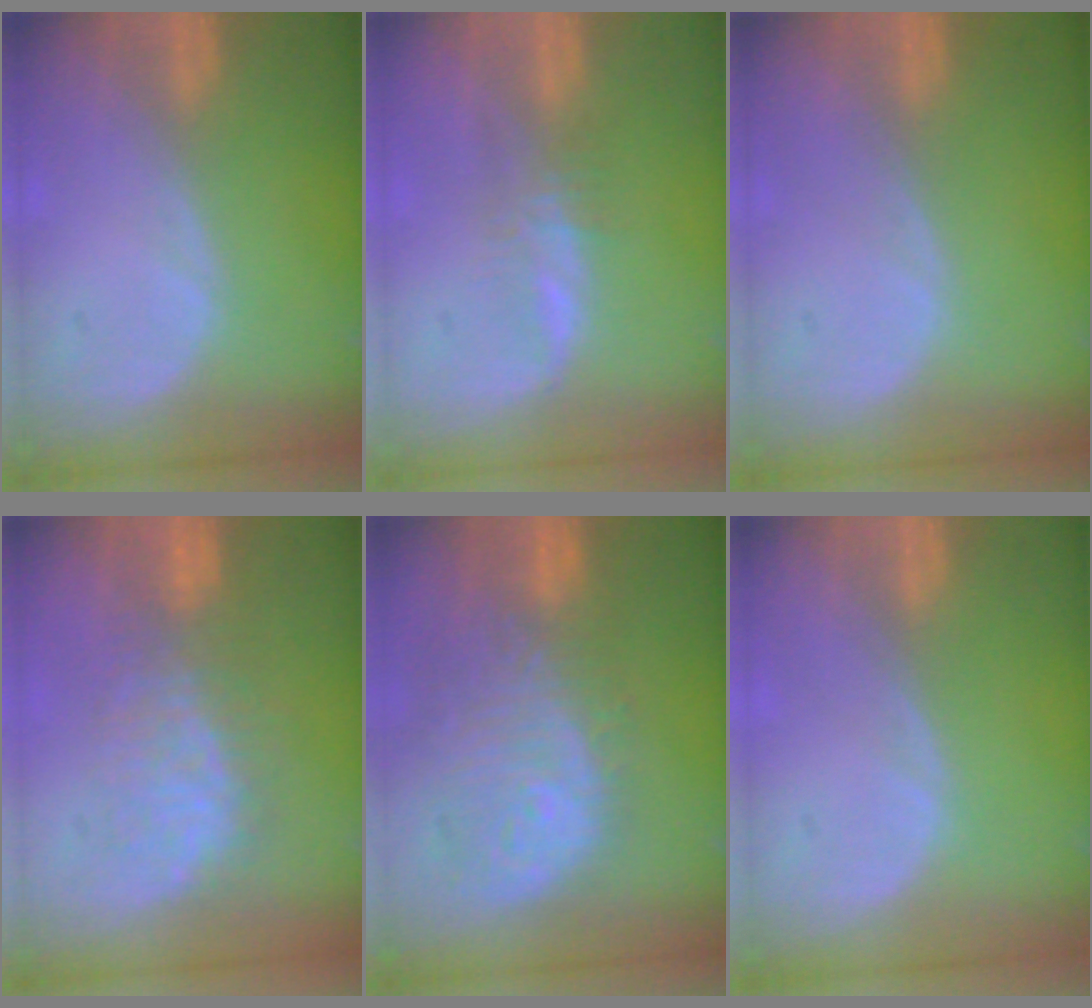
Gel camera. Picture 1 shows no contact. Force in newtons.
{"total": 2.8, "press": 2.7, "slide": 0.5}
{"total": 0.0}
{"total": 7.6, "press": 7.5, "slide": 1.0}
{"total": 12.0, "press": 10.7, "slide": 5.5}
{"total": 0.0}